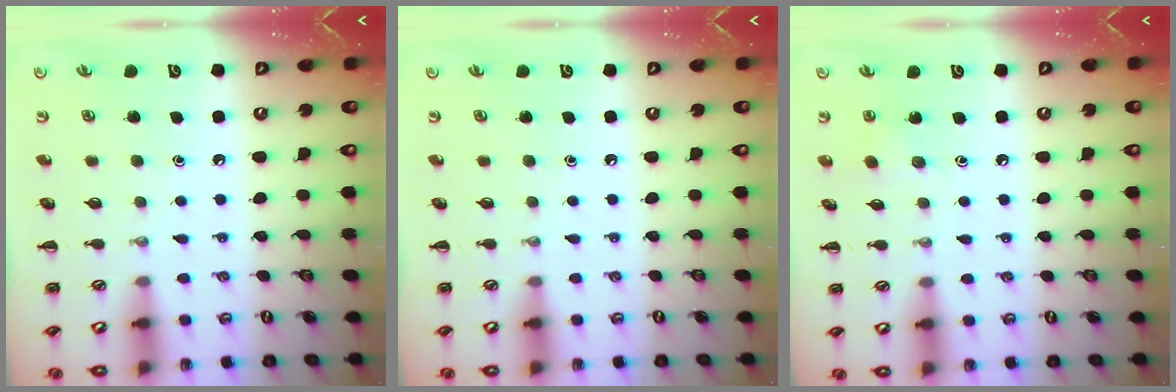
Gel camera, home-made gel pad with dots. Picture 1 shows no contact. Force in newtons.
{"total": 0.0}
{"total": 6.0, "press": 5.8, "slide": 1.6}